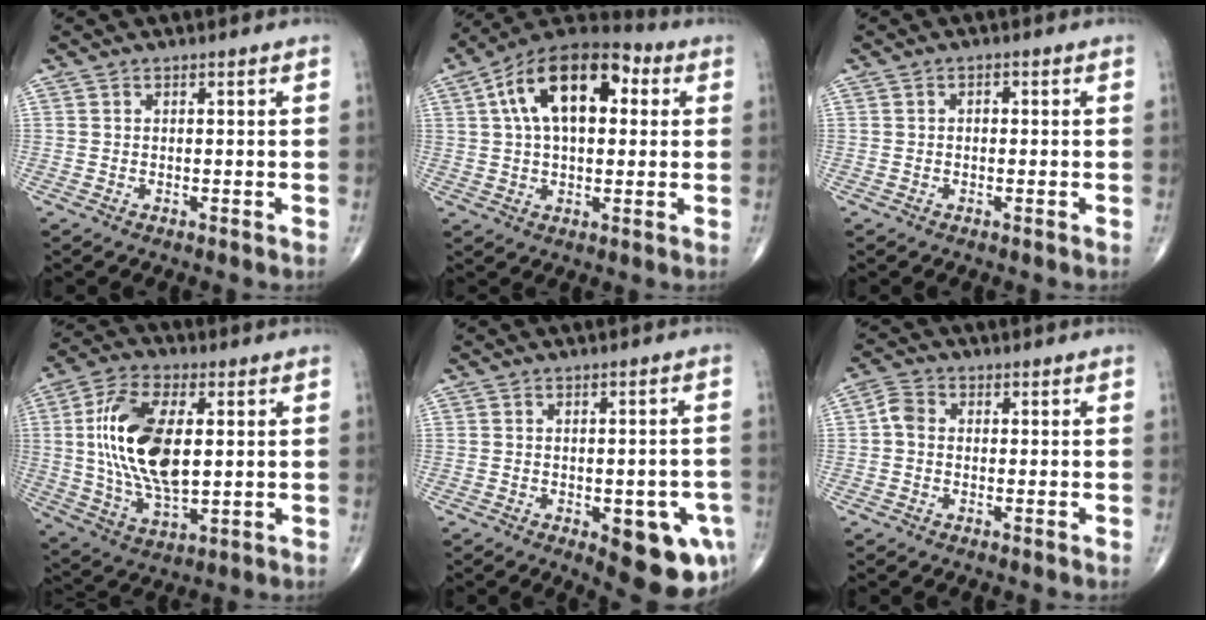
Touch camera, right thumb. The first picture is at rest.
{"total": 17.6, "force": [4.4, 9.5, 14.2], "torque": [-0.216, 0.027, 0.060]}
{"total": 0.9, "force": [-0.1, 0.6, 0.7], "torque": [-0.002, 0.003, -0.005]}
{"total": 18.0, "force": [2.1, 8.8, 15.5], "torque": [-0.297, -0.007, 0.040]}
{"total": 12.9, "force": [-5.0, 5.6, 10.5], "torque": [-0.100, 0.013, -0.047]}
{"total": 3.1, "force": [-0.2, 2.4, 2.0], "torque": [-0.033, 0.008, -0.014]}